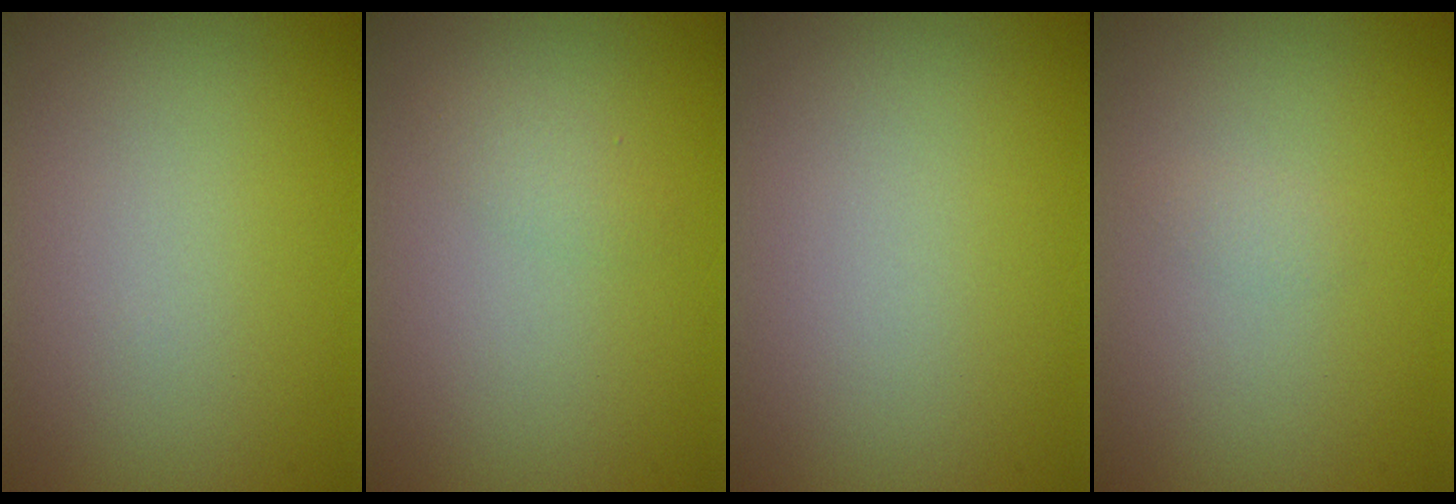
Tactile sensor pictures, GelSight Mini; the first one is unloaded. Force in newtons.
{"total": 1.0, "press": 1.0, "slide": 0.1}
{"total": 0.0}
{"total": 0.6, "press": 0.6, "slide": 0.0}